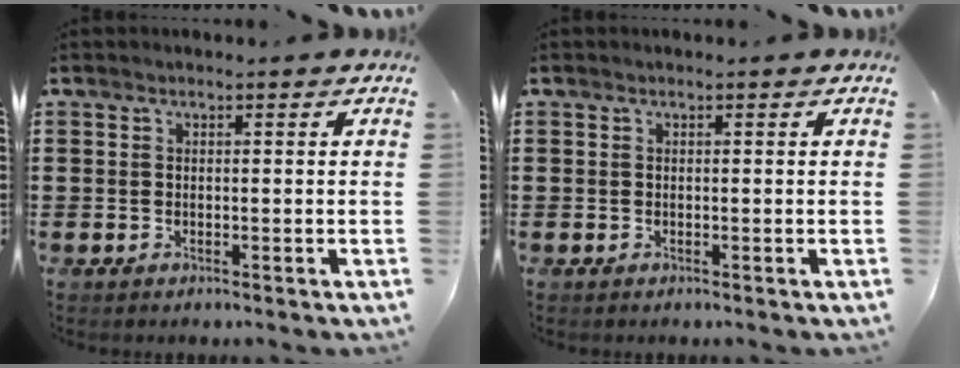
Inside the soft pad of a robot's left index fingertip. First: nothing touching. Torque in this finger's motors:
{"motor_torque": [0.00, 0.00, 0.00, 0.01]}